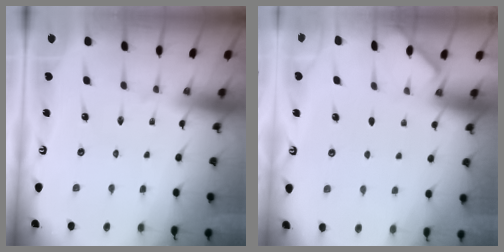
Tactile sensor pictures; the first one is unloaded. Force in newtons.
{"total": 2.0, "press": 1.9, "slide": 0.3}